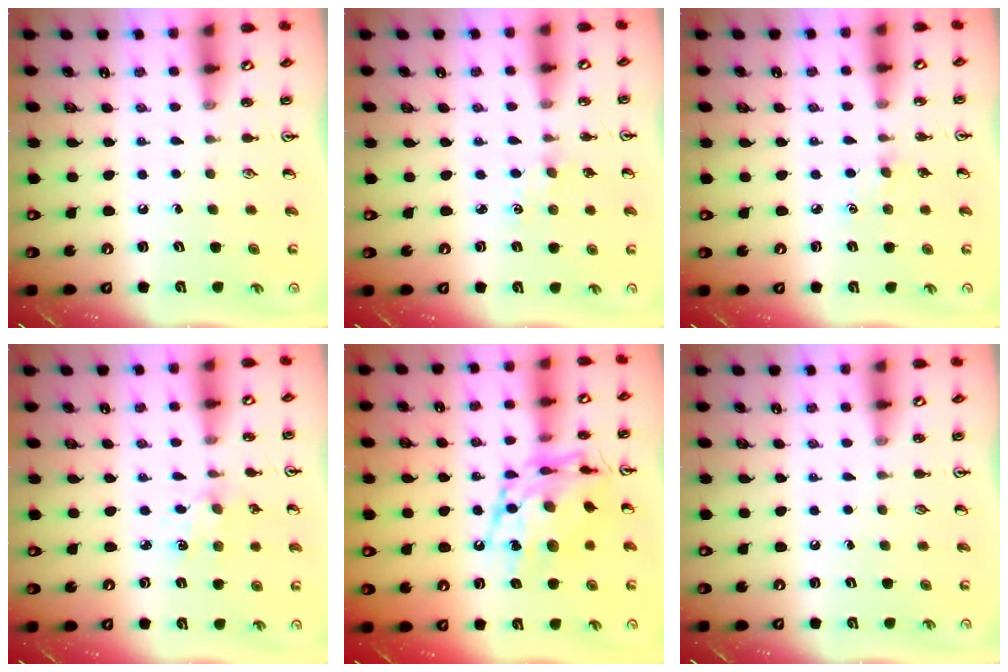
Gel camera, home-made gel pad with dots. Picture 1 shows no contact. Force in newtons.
{"total": 0.7, "press": 0.7, "slide": 0.1}
{"total": 2.2, "press": 2.2, "slide": 0.4}
{"total": 2.8, "press": 2.7, "slide": 0.4}
{"total": 16.5, "press": 16.4, "slide": 1.3}
{"total": 0.0}